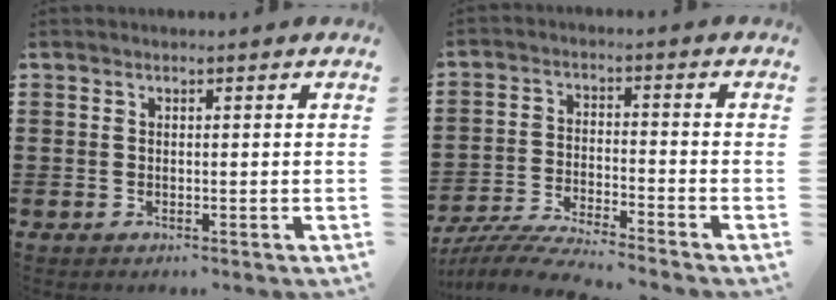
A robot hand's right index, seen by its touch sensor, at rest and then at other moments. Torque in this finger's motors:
{"motor_torque": [-0.38, 0.93, 0.10, 0.09]}